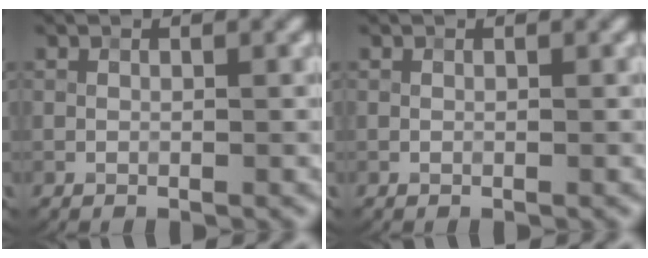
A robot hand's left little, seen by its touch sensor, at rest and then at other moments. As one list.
[{"total": 0.0}]